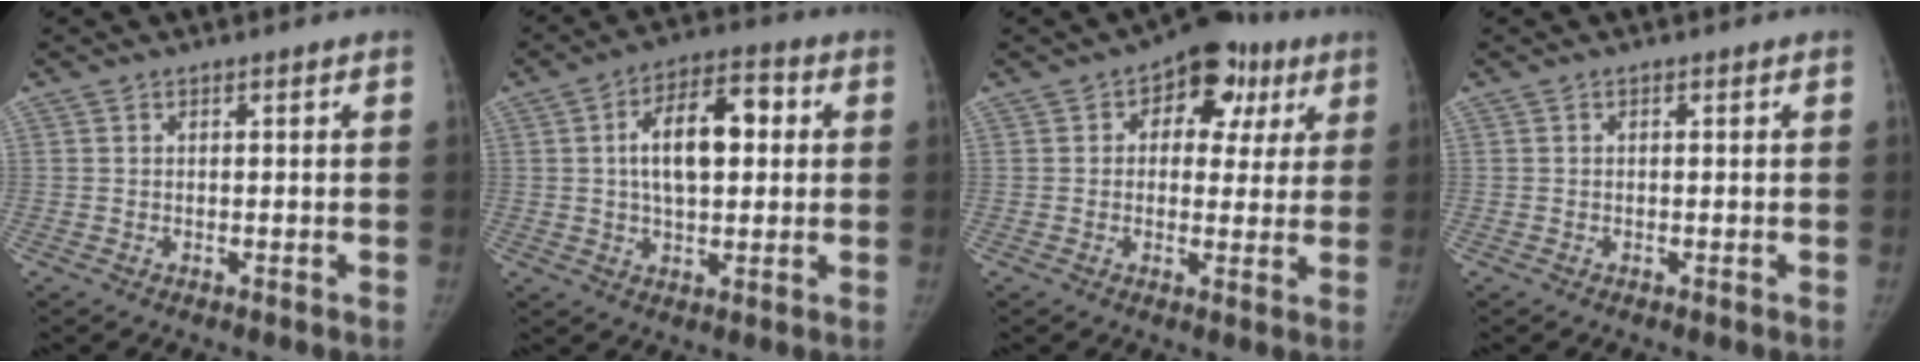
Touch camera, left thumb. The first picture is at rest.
{"total": 12.8, "force": [2.0, 6.8, 10.7], "torque": [-0.159, 0.019, 0.026]}
{"total": 12.1, "force": [5.0, 7.9, 7.7], "torque": [-0.044, 0.004, 0.064]}
{"total": 0.0}